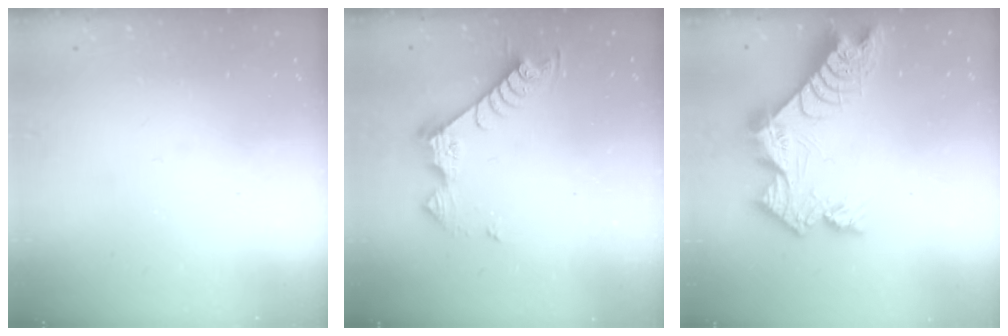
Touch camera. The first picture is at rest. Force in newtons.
{"total": 10.0, "press": 9.9, "slide": 0.5}
{"total": 13.2, "press": 13.2, "slide": 1.0}